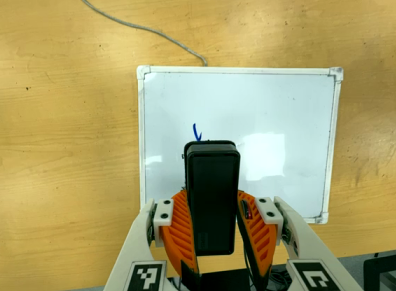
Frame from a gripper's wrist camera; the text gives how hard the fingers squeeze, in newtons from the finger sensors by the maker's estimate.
{"total": 6.1, "left": 5.4, "right": 6.8}